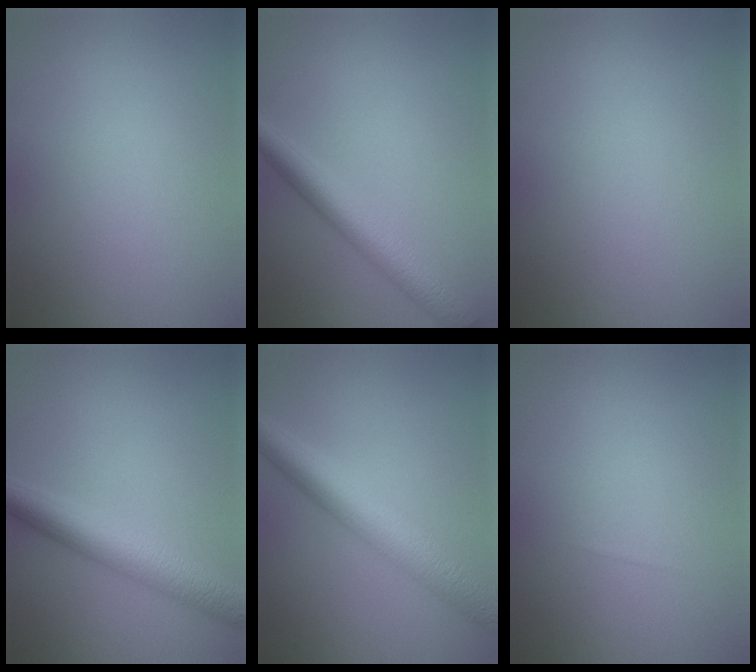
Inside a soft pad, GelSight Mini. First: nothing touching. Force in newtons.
{"total": 4.0, "press": 4.0, "slide": 0.0}
{"total": 0.0}
{"total": 5.2, "press": 5.2, "slide": 0.1}
{"total": 6.4, "press": 6.4, "slide": 0.1}
{"total": 0.0}